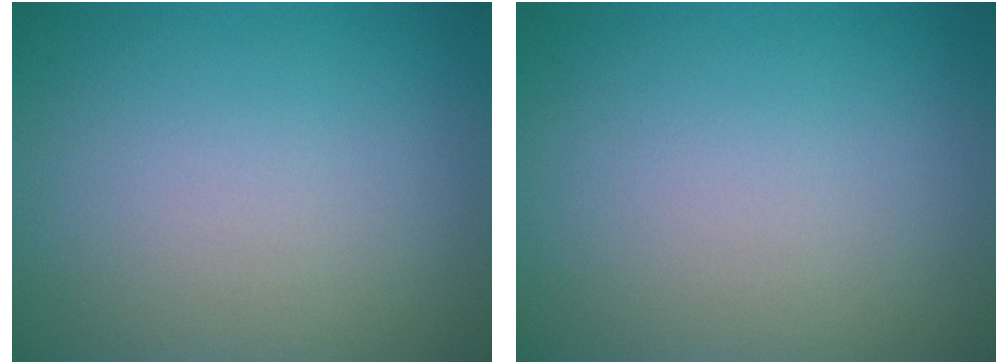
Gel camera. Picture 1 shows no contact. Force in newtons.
{"total": 0.0}